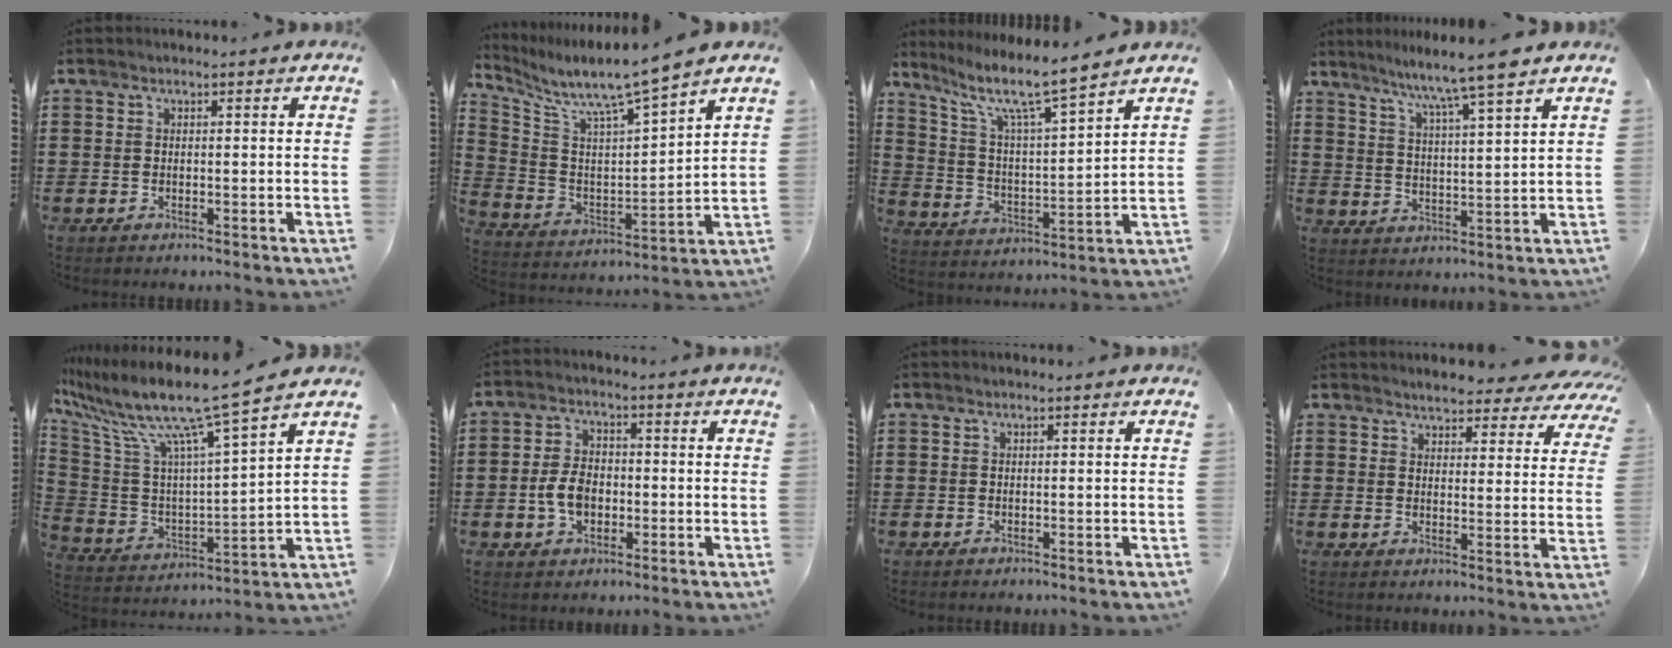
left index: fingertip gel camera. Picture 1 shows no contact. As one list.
[{"total": 7.4, "force": [6.7, -0.3, 3.1], "torque": [-0.092, -0.057, 0.105]}, {"total": 8.3, "force": [6.8, 0.7, 4.7], "torque": [-0.120, -0.041, 0.110]}, {"total": 6.6, "force": [5.6, -1.2, 3.2], "torque": [-0.083, -0.032, 0.091]}, {"total": 11.5, "force": [9.1, -0.4, 7.0], "torque": [-0.174, -0.070, 0.143]}, {"total": 5.4, "force": [-1.2, 3.5, 4.0], "torque": [-0.094, 0.003, -0.027]}, {"total": 0.0}, {"total": 3.9, "force": [3.9, 0.4, 0.6], "torque": [-0.030, -0.015, 0.068]}]